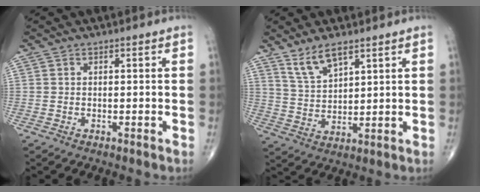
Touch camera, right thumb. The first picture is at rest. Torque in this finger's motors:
{"motor_torque": [-0.33, -0.05, 0.56, 0.88, 0.15]}